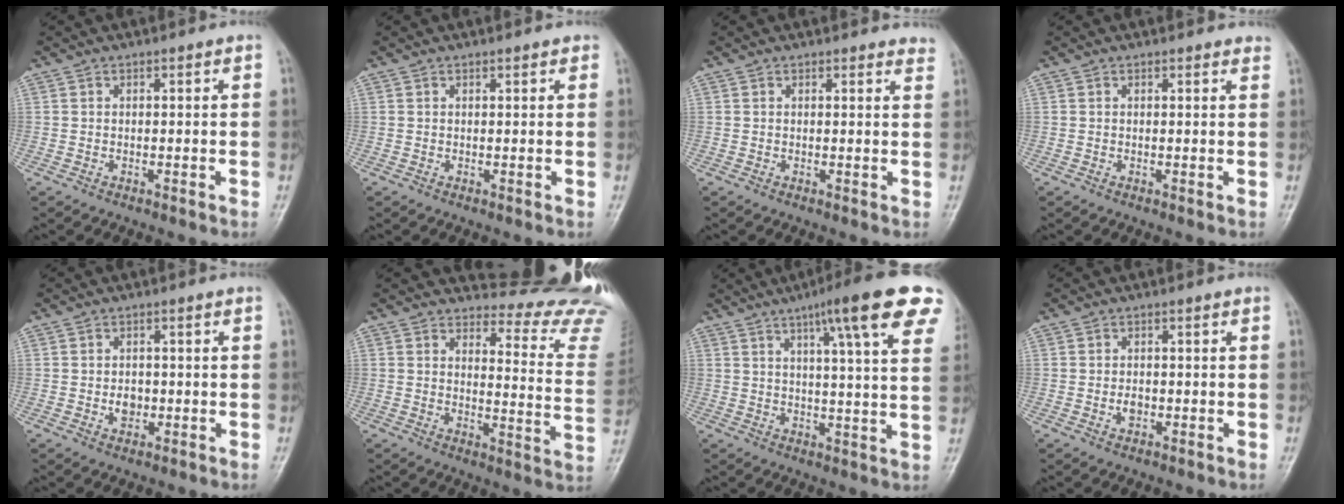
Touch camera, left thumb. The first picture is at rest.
{"total": 1.0, "force": [0.9, 0.3, 0.5], "torque": [-0.004, -0.002, 0.009]}
{"total": 4.2, "force": [4.1, 1.0, 0.3], "torque": [0.016, -0.021, 0.027]}
{"total": 2.6, "force": [2.5, 0.7, 0.4], "torque": [0.003, -0.009, 0.017]}
{"total": 2.5, "force": [-0.3, 2.0, 1.6], "torque": [-0.016, 0.002, -0.002]}
{"total": 18.3, "force": [18.1, 2.2, 1.5], "torque": [0.033, -0.209, 0.183]}
{"total": 17.7, "force": [9.7, 2.2, 14.6], "torque": [-0.187, -0.020, 0.122]}
{"total": 1.8, "force": [-0.3, 1.2, 1.3], "torque": [-0.017, 0.001, -0.004]}